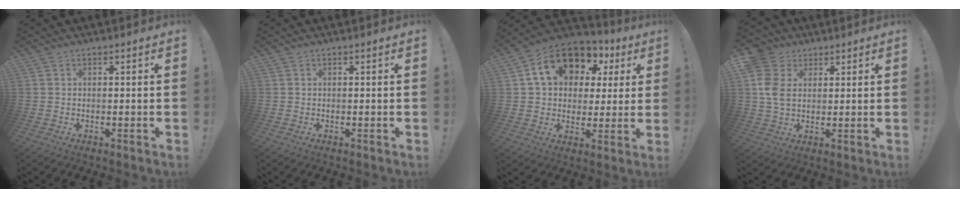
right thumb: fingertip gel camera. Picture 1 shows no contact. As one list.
[{"total": 0.0}, {"total": 17.0, "force": [7.4, 11.9, 9.6], "torque": [-0.155, -0.021, 0.142]}, {"total": 10.1, "force": [2.8, 8.0, 5.4], "torque": [-0.124, -0.009, 0.055]}]